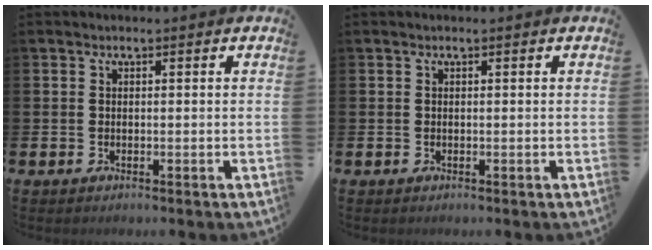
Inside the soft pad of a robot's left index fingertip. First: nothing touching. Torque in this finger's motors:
{"motor_torque": [0.12, 0.82, -0.23, 0.01]}